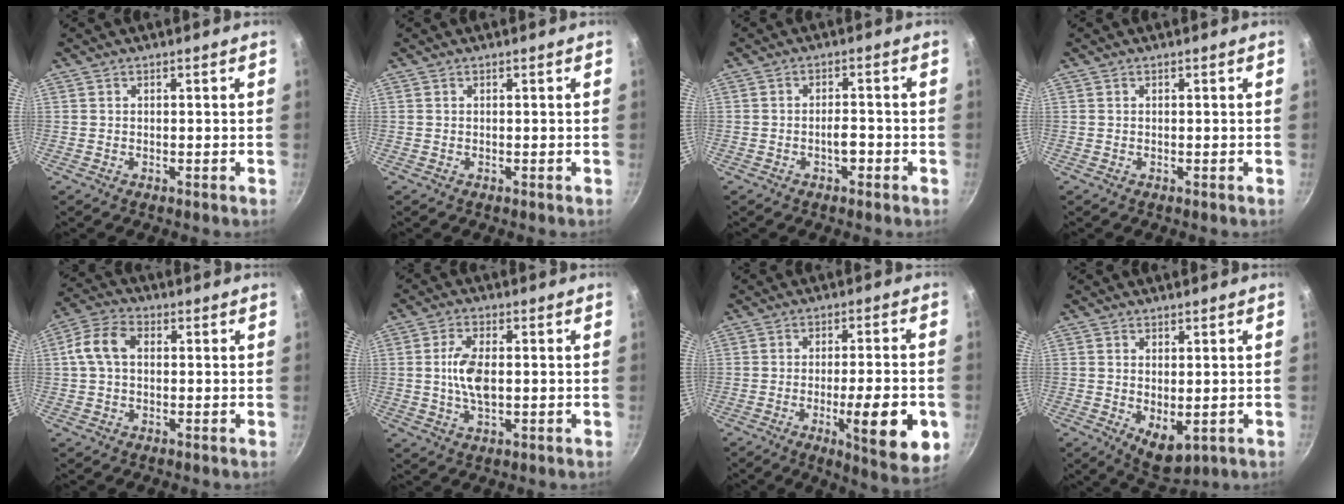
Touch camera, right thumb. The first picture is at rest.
{"total": 0.0}
{"total": 3.2, "force": [-1.3, 1.7, 2.4], "torque": [-0.026, 0.013, -0.022]}
{"total": 0.0}
{"total": 7.4, "force": [1.0, 5.0, 5.4], "torque": [-0.110, 0.024, 0.014]}
{"total": 7.0, "force": [0.2, 3.4, 6.1], "torque": [-0.124, 0.001, 0.003]}
{"total": 14.4, "force": [-4.3, 3.4, 13.3], "torque": [-0.184, -0.004, -0.057]}
{"total": 6.1, "force": [-1.2, 3.2, 5.1], "torque": [-0.070, -0.013, -0.003]}